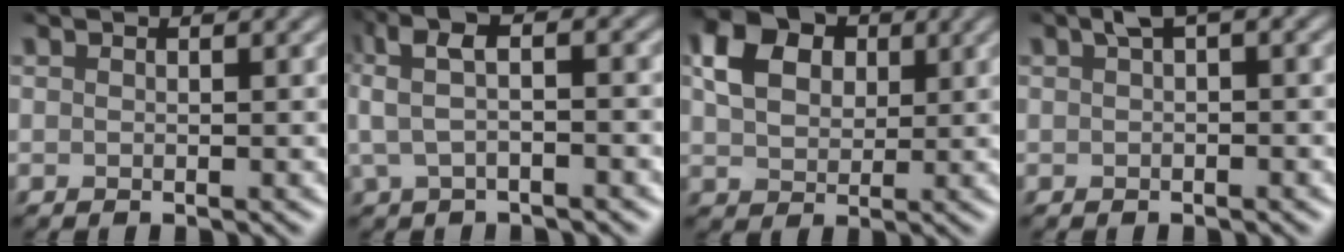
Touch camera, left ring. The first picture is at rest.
{"total": 4.8, "force": [0.8, 1.4, 4.5], "torque": [-0.085, 0.014, 0.006]}
{"total": 5.6, "force": [1.7, 4.1, 3.3], "torque": [-0.078, 0.009, 0.027]}
{"total": 1.6, "force": [0.6, 0.5, 1.4], "torque": [-0.019, 0.011, 0.010]}